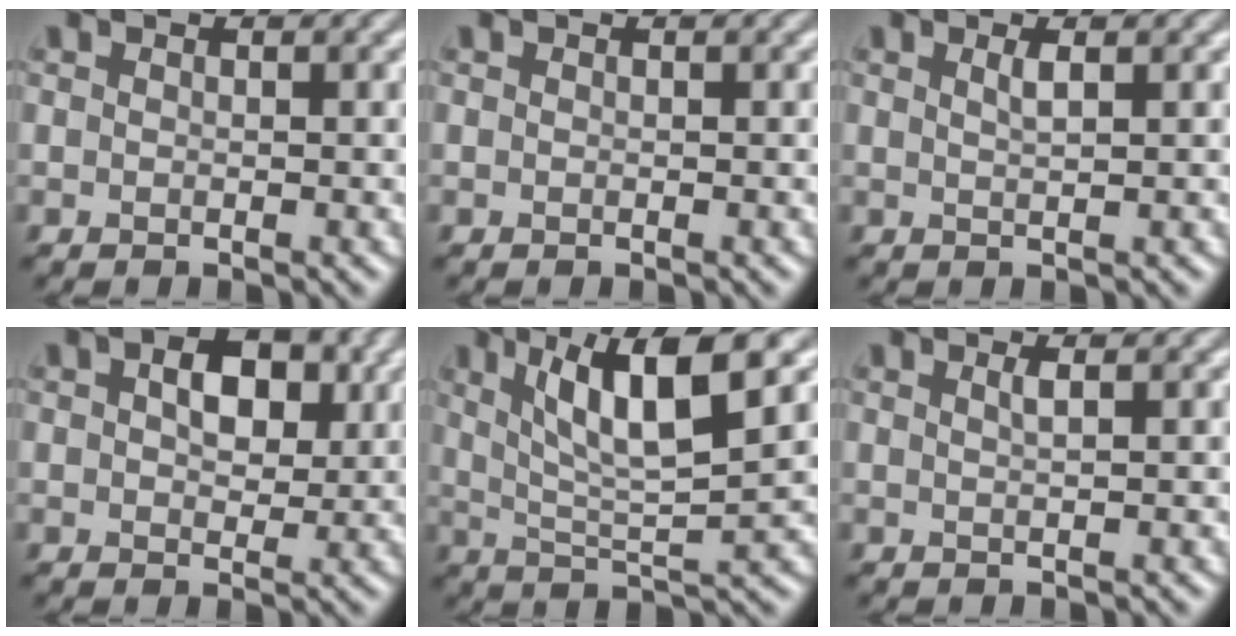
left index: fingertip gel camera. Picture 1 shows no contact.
{"total": 0.0}
{"total": 1.2, "force": [0.6, 0.3, 1.0], "torque": [-0.014, 0.002, 0.008]}
{"total": 4.1, "force": [1.1, 2.7, 3.0], "torque": [-0.049, 0.005, 0.013]}
{"total": 9.0, "force": [3.8, 2.0, 7.9], "torque": [-0.130, 0.003, 0.069]}
{"total": 1.1, "force": [0.5, 0.4, 0.9], "torque": [-0.010, 0.002, 0.005]}